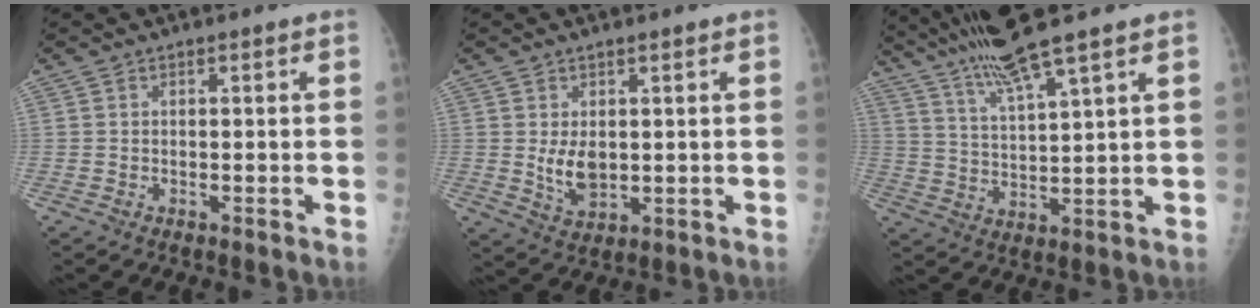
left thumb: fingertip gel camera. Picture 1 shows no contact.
{"total": 5.3, "force": [0.6, 3.2, 4.2], "torque": [-0.059, -0.015, 0.023]}
{"total": 10.9, "force": [8.2, -0.4, 7.2], "torque": [-0.131, -0.030, 0.157]}